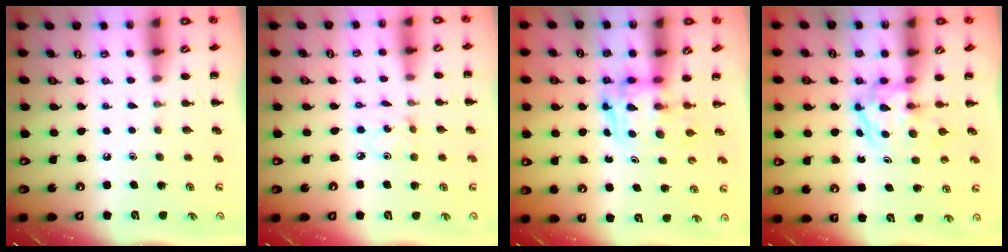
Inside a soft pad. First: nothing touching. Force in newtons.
{"total": 1.0, "press": 0.9, "slide": 0.3}
{"total": 2.6, "press": 2.6, "slide": 0.2}
{"total": 3.8, "press": 3.8, "slide": 0.5}